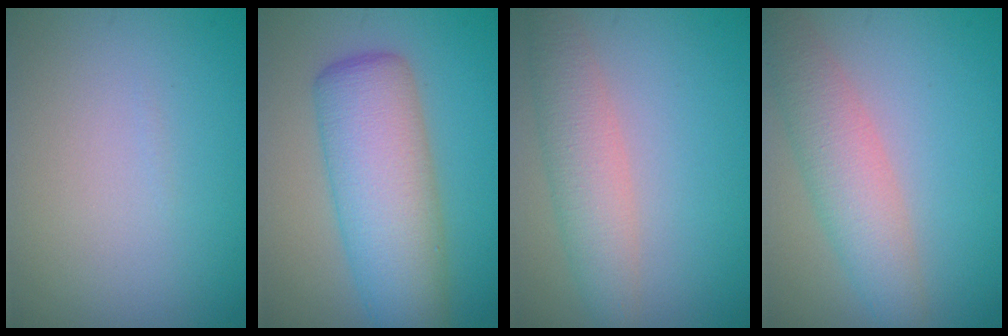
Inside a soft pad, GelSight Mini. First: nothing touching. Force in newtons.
{"total": 8.3, "press": 8.3, "slide": 0.2}
{"total": 4.0, "press": 4.0, "slide": 0.1}
{"total": 4.5, "press": 4.5, "slide": 0.2}